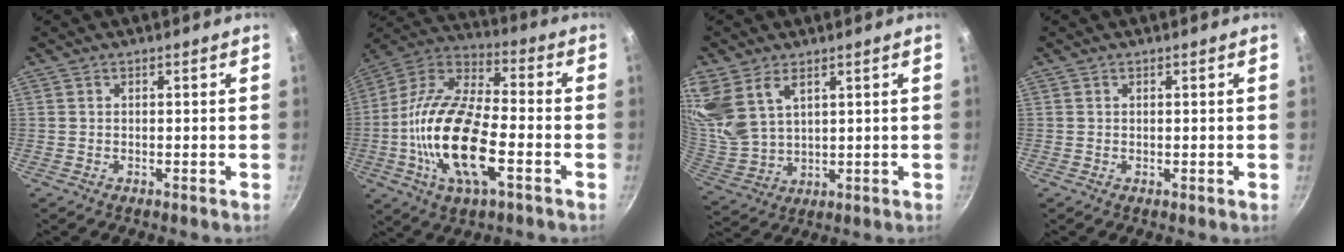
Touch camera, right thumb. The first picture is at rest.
{"total": 21.6, "force": [-5.2, 9.1, 19.0], "torque": [-0.377, 0.023, -0.093]}
{"total": 14.4, "force": [6.6, 8.6, 9.4], "torque": [-0.226, -0.013, 0.147]}
{"total": 0.0}